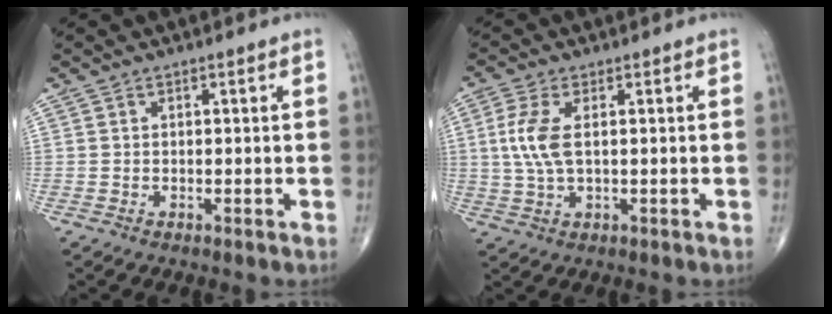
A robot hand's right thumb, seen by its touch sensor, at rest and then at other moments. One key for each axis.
{"total": 6.5, "fx": 1.0, "fy": 2.8, "fz": 5.8, "tx": -0.146, "ty": 0.004, "tz": 0.022}